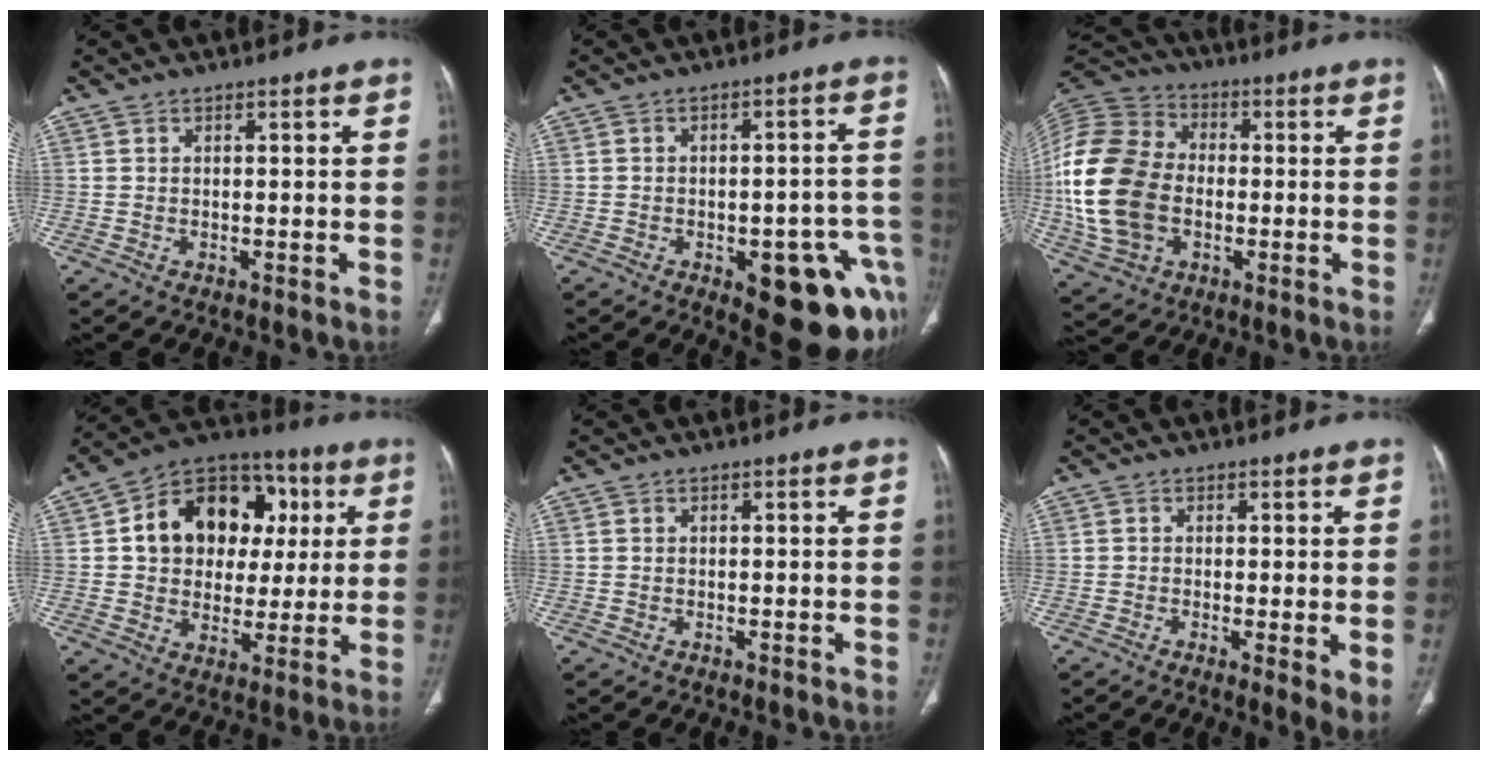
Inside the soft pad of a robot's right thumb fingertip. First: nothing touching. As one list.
[{"total": 16.7, "force": [-7.3, 7.2, 13.2], "torque": [-0.091, 0.038, -0.074]}, {"total": 21.9, "force": [-2.1, 15.7, 15.1], "torque": [-0.323, 0.016, -0.036]}, {"total": 18.5, "force": [3.9, 14.3, 11.1], "torque": [-0.121, 0.021, 0.060]}, {"total": 0.0}, {"total": 4.4, "force": [-0.4, 1.0, 4.2], "torque": [-0.072, -0.016, -0.012]}]